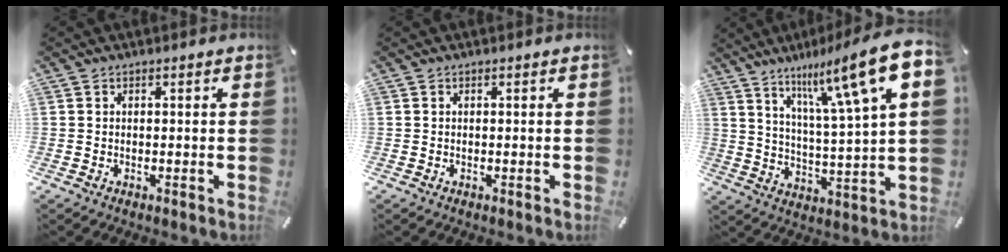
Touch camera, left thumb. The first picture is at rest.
{"total": 0.0}
{"total": 16.9, "force": [10.2, 3.0, 13.1], "torque": [-0.208, -0.062, 0.154]}